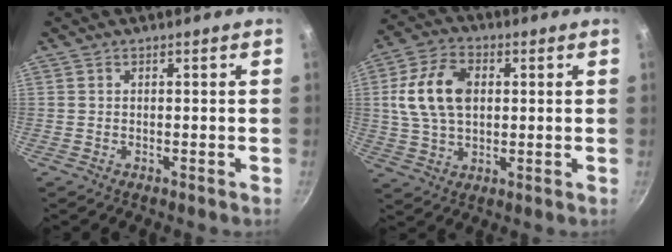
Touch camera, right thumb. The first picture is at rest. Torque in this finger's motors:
{"motor_torque": [-0.40, 0.73, 0.63, -0.59, 0.13]}